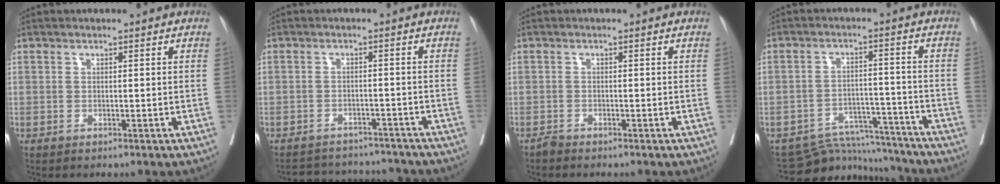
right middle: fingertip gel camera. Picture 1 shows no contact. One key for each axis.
{"total": 10.8, "fx": -10.2, "fy": 2.9, "fz": 1.8, "tx": -0.032, "ty": 0.014, "tz": -0.130}
{"total": 0.8, "fx": -0.8, "fy": 0.1, "fz": 0.0, "tx": -0.001, "ty": -0.002, "tz": -0.017}
{"total": 10.4, "fx": -10.1, "fy": 2.3, "fz": -0.6, "tx": 0.012, "ty": 0.024, "tz": -0.152}